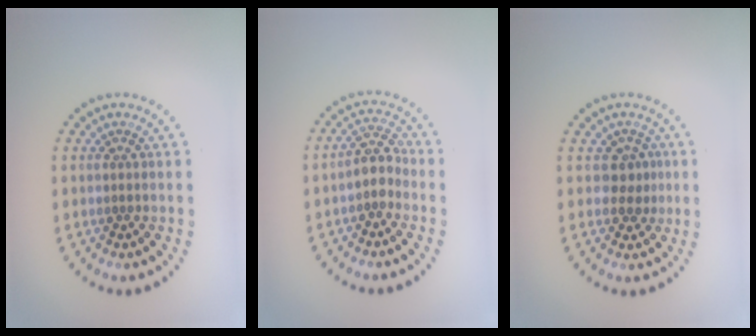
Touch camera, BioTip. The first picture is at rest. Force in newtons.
{"total": 2.4, "press": 2.0, "slide": 1.4}
{"total": 2.1, "press": 1.7, "slide": 1.2}